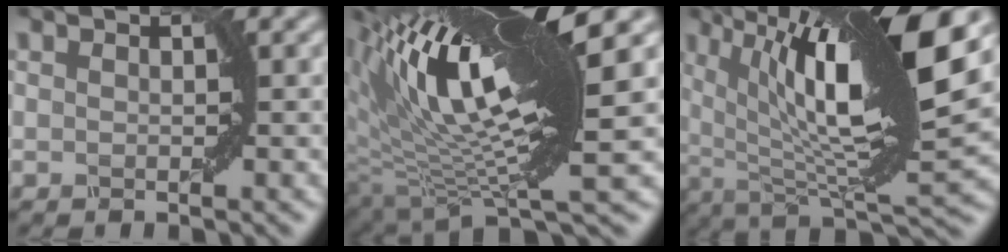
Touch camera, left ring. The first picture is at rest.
{"total": 14.6, "force": [4.4, 3.7, 13.4], "torque": [-0.223, 0.008, 0.084]}
{"total": 15.5, "force": [4.9, 4.3, 14.0], "torque": [-0.229, 0.011, 0.087]}